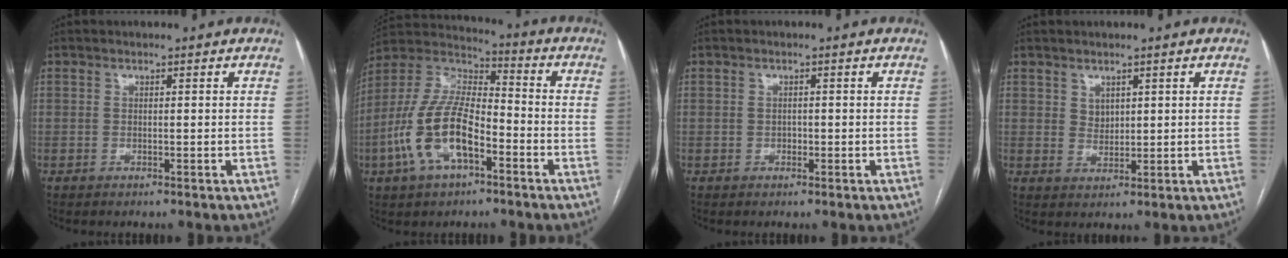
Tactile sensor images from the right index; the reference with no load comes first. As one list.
[{"total": 14.9, "force": [-5.3, 6.1, 12.5], "torque": [-0.270, 0.014, -0.098]}, {"total": 0.8, "force": [-0.2, 0.7, 0.4], "torque": [-0.005, 0.003, -0.004]}, {"total": 2.2, "force": [1.2, 1.7, 1.0], "torque": [-0.018, -0.003, 0.027]}]